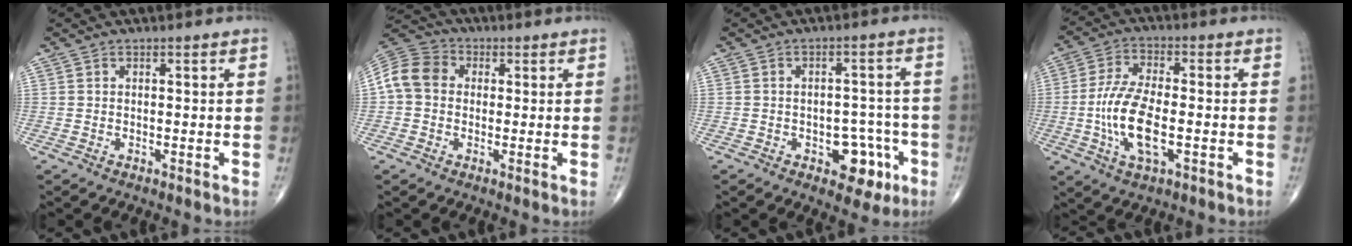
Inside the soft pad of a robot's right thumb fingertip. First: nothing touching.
{"total": 9.2, "force": [0.5, 7.6, 5.2], "torque": [-0.092, 0.028, -0.002]}
{"total": 8.0, "force": [-3.4, 4.9, 5.4], "torque": [-0.032, 0.029, -0.038]}
{"total": 11.7, "force": [-2.3, 4.8, 10.4], "torque": [-0.216, 0.007, -0.044]}